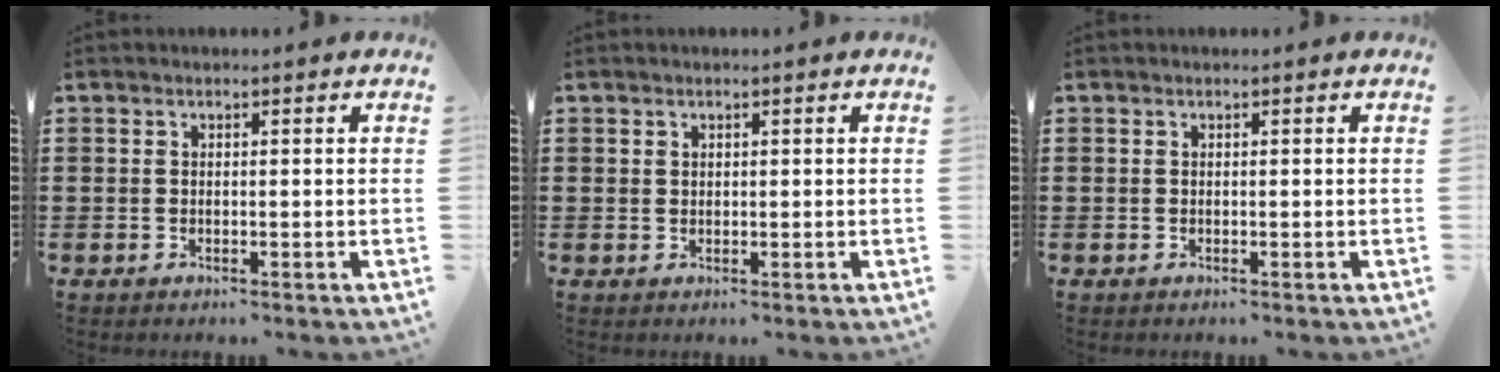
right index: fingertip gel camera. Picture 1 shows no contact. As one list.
[{"total": 0.8, "force": [0.5, 0.6, 0.1], "torque": [-0.005, 0.001, 0.010]}, {"total": 0.0}]